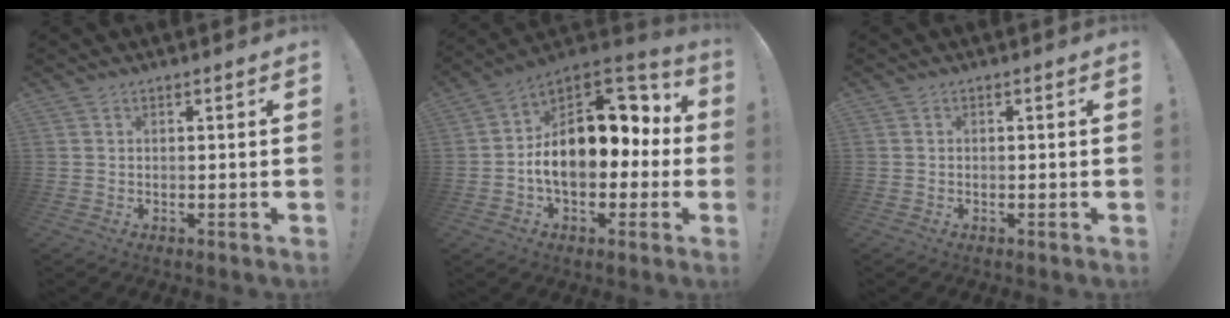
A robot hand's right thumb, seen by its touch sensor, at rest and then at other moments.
{"total": 19.7, "force": [0.4, 12.6, 15.2], "torque": [-0.212, 0.011, 0.016]}
{"total": 0.5, "force": [-0.5, 0.3, 0.1], "torque": [-0.003, 0.002, -0.008]}